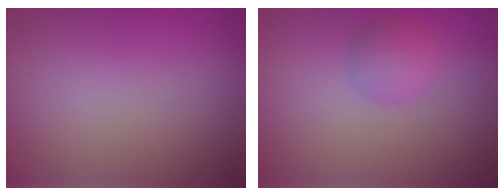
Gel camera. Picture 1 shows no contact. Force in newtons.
{"total": 2.1, "press": 2.1, "slide": 0.0}